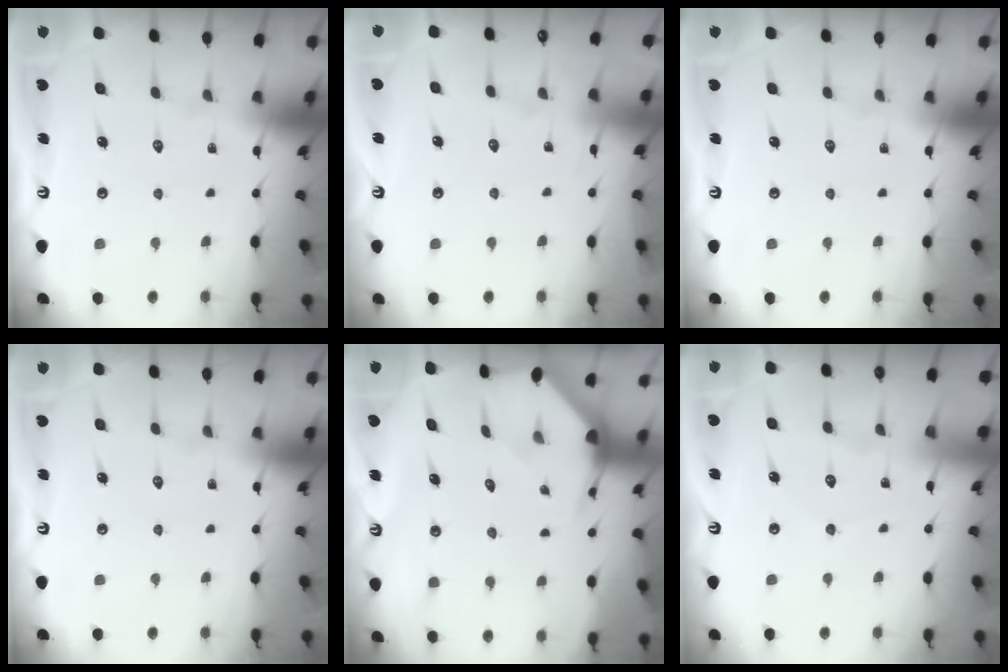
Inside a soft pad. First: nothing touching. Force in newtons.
{"total": 4.2, "press": 4.2, "slide": 0.5}
{"total": 0.0}
{"total": 0.0}
{"total": 2.8, "press": 2.8, "slide": 0.3}
{"total": 3.9, "press": 3.9, "slide": 0.5}